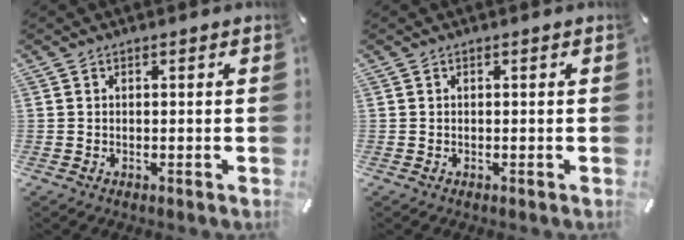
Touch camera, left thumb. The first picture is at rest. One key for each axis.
{"total": 0.0}